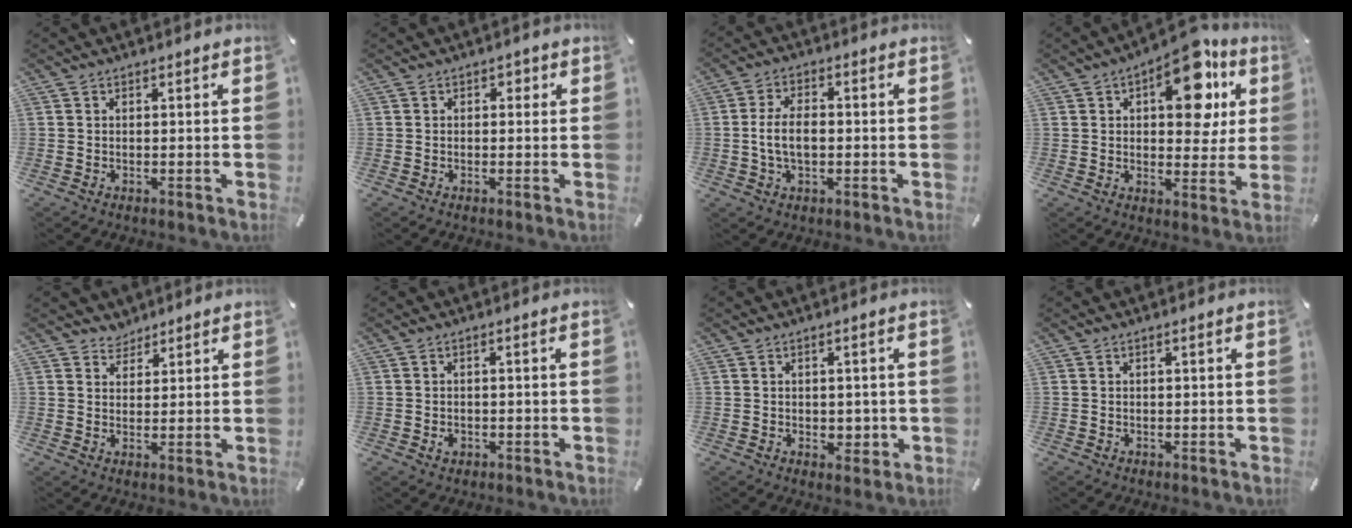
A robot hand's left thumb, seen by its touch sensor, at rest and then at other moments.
{"total": 1.2, "force": [-0.1, 1.1, 0.5], "torque": [-0.002, 0.004, -0.007]}
{"total": 6.6, "force": [-0.6, 3.7, 5.4], "torque": [-0.109, 0.007, -0.013]}
{"total": 16.6, "force": [7.3, 8.8, 12.0], "torque": [-0.151, -0.032, 0.120]}
{"total": 3.5, "force": [2.9, 1.8, -0.4], "torque": [0.006, -0.016, 0.054]}
{"total": 1.2, "force": [-0.4, 1.0, 0.5], "torque": [-0.011, 0.004, -0.008]}
{"total": 2.1, "force": [-0.1, 1.7, 1.2], "torque": [-0.015, -0.001, -0.004]}
{"total": 0.7, "force": [0.1, -0.1, 0.6], "torque": [-0.009, -0.001, 0.002]}